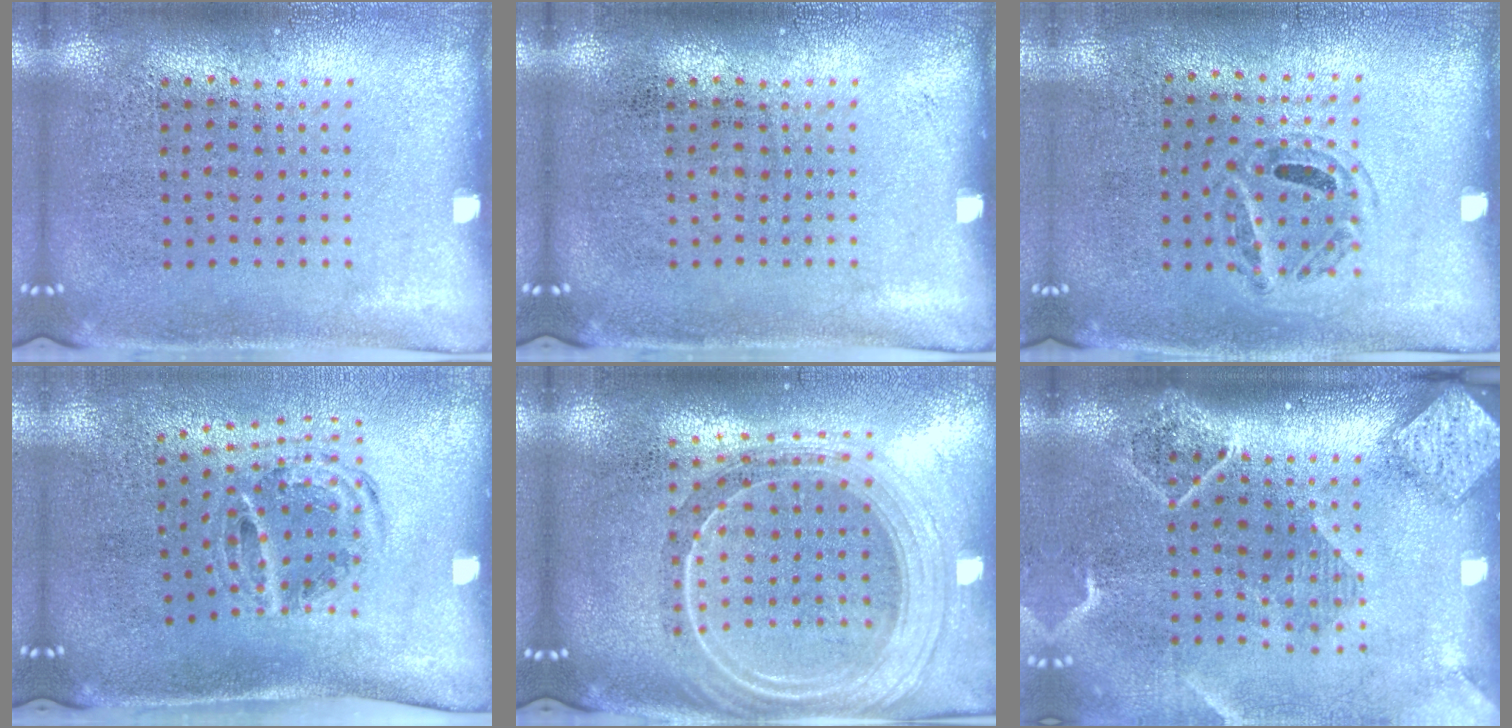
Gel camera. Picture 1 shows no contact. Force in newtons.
{"total": 0.0}
{"total": 1.0, "press": 0.7, "slide": 0.6}
{"total": 1.1, "press": 1.0, "slide": 0.5}
{"total": 2.3, "press": 2.0, "slide": 1.1}
{"total": 2.6, "press": 2.0, "slide": 1.6}